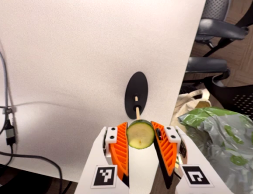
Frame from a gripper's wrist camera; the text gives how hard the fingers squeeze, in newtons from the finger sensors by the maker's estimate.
{"total": 11.1, "left": 11.2, "right": 10.9}